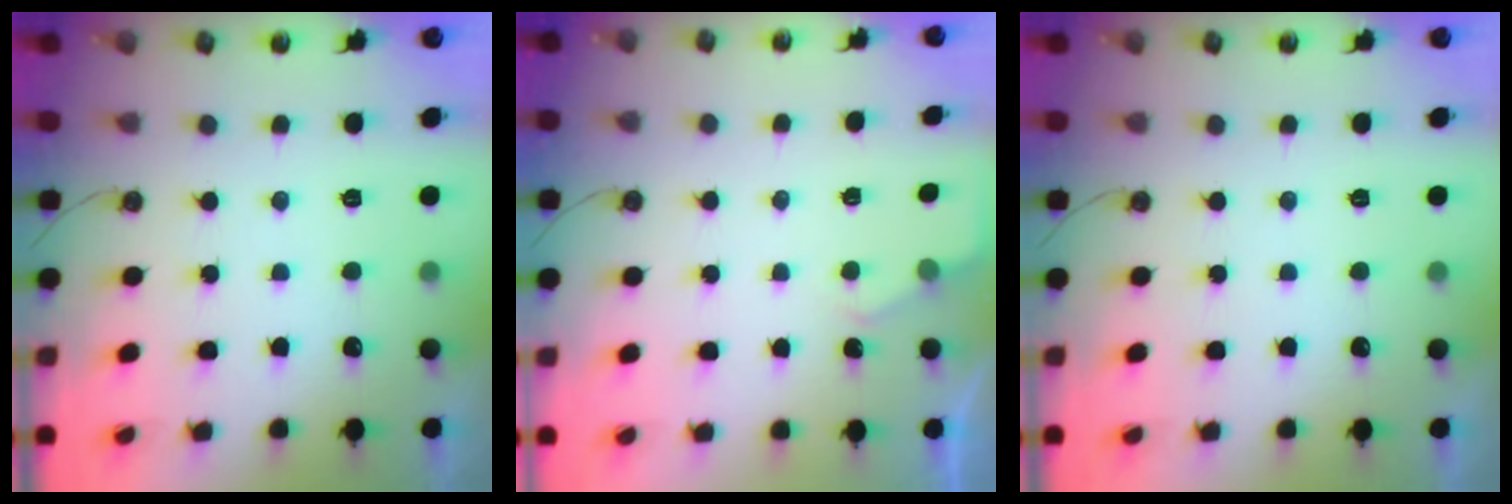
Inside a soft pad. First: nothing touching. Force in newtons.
{"total": 3.1, "press": 3.0, "slide": 0.5}
{"total": 0.0}